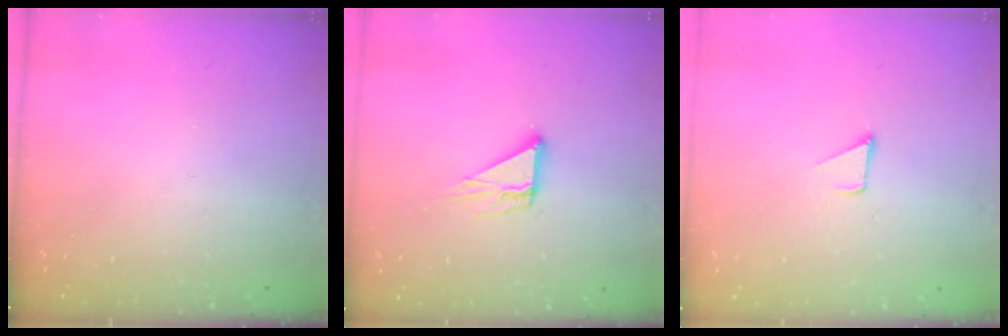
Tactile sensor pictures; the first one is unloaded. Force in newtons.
{"total": 5.5, "press": 5.5, "slide": 0.3}
{"total": 1.5, "press": 1.5, "slide": 0.1}